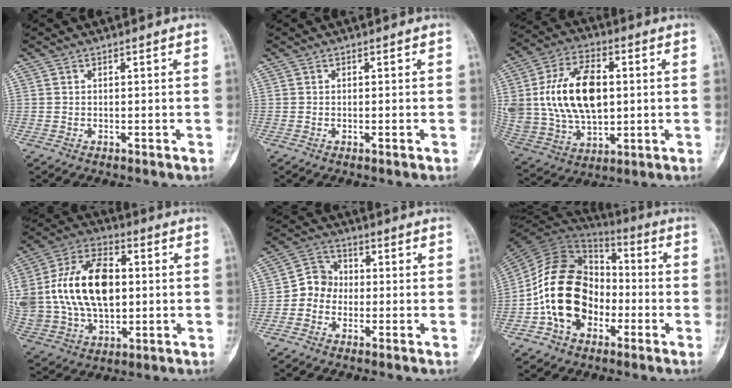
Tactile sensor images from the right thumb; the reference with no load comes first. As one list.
[{"total": 0.8, "force": [-0.3, 0.1, 0.7], "torque": [-0.009, -0.001, -0.002]}, {"total": 20.3, "force": [2.6, 12.7, 15.7], "torque": [-0.283, 0.003, 0.057]}, {"total": 25.4, "force": [2.3, 16.6, 19.1], "torque": [-0.390, 0.015, 0.051]}, {"total": 5.9, "force": [-1.4, 5.2, 2.4], "torque": [-0.015, 0.023, -0.041]}, {"total": 18.3, "force": [-4.4, 13.3, 11.7], "torque": [-0.186, 0.047, -0.084]}]